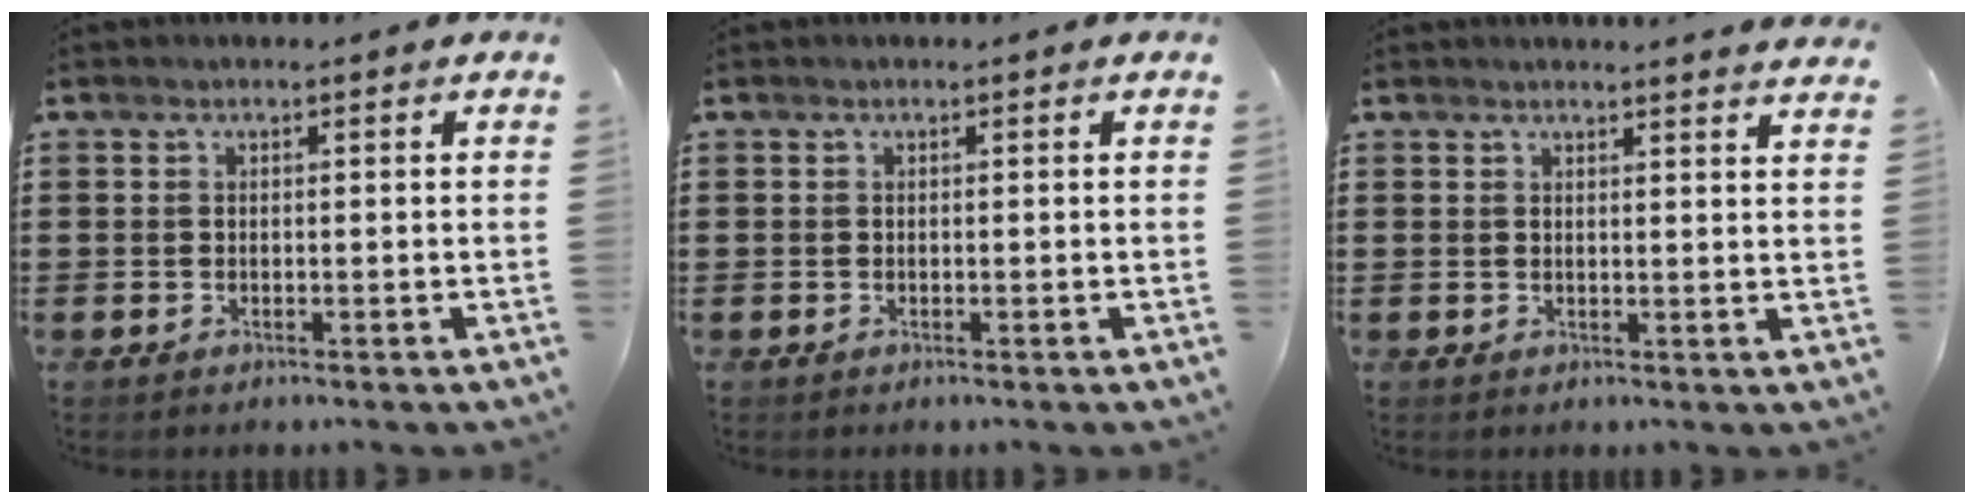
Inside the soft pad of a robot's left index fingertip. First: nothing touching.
{"total": 0.0}
{"total": 2.1, "force": [2.0, -0.4, 0.4], "torque": [-0.011, -0.005, 0.038]}